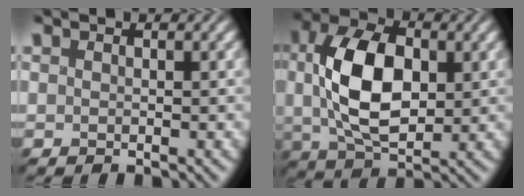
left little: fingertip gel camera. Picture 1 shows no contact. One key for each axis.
{"total": 9.4, "fx": 0.7, "fy": 5.5, "fz": 7.7, "tx": -0.154, "ty": 0.003, "tz": 0.006}